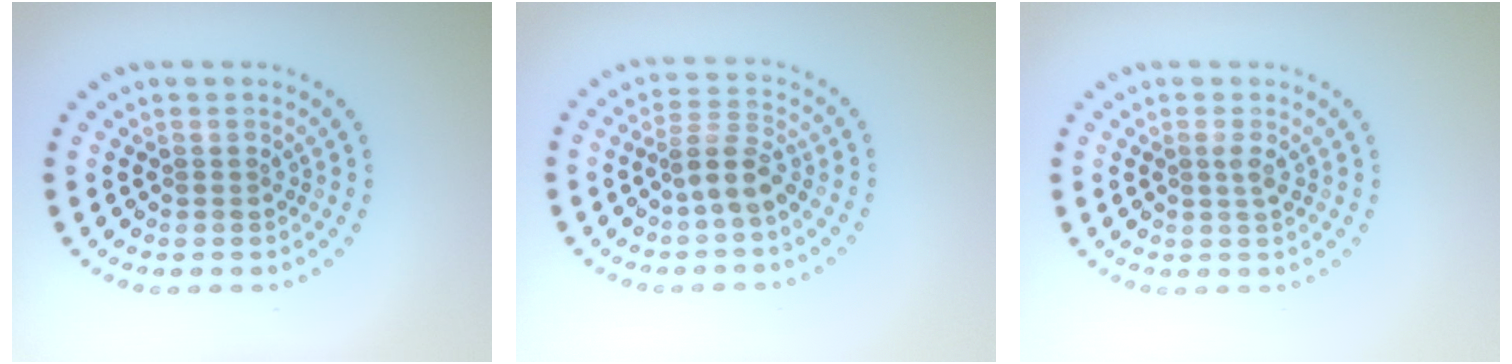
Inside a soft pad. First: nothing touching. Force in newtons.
{"total": 2.8, "press": 2.2, "slide": 1.8}
{"total": 0.9, "press": 0.8, "slide": 0.5}